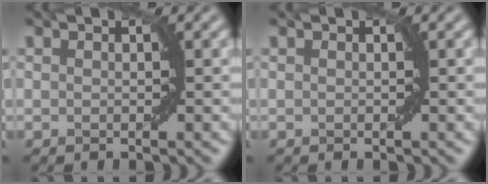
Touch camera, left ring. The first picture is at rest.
{"total": 0.0}